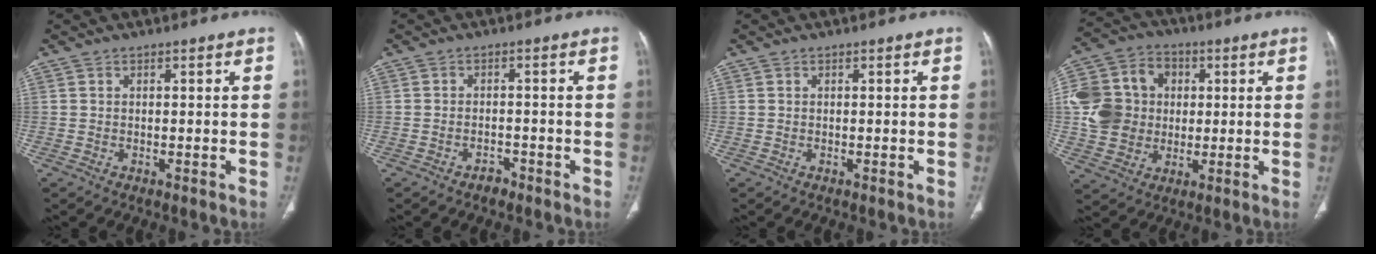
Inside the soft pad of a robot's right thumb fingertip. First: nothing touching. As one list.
[{"total": 1.9, "force": [-1.5, 0.9, 0.5], "torque": [-0.011, 0.009, -0.023]}, {"total": 0.0}, {"total": 15.8, "force": [1.3, 13.6, 8.0], "torque": [-0.140, 0.020, 0.026]}]